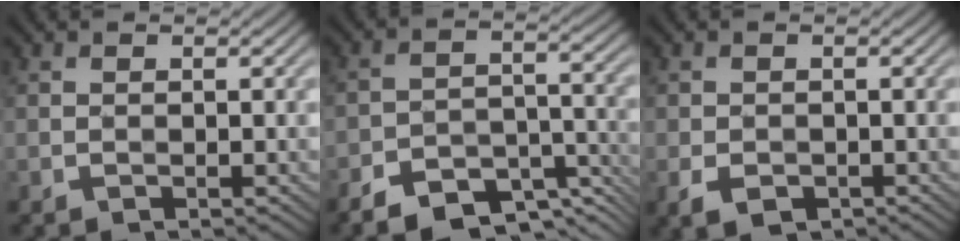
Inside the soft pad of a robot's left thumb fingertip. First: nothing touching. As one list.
[{"total": 8.7, "force": [-7.0, 3.4, 4.0], "torque": [-0.065, -0.006, -0.117]}, {"total": 2.3, "force": [-1.1, 1.6, 1.2], "torque": [-0.033, -0.008, -0.022]}]